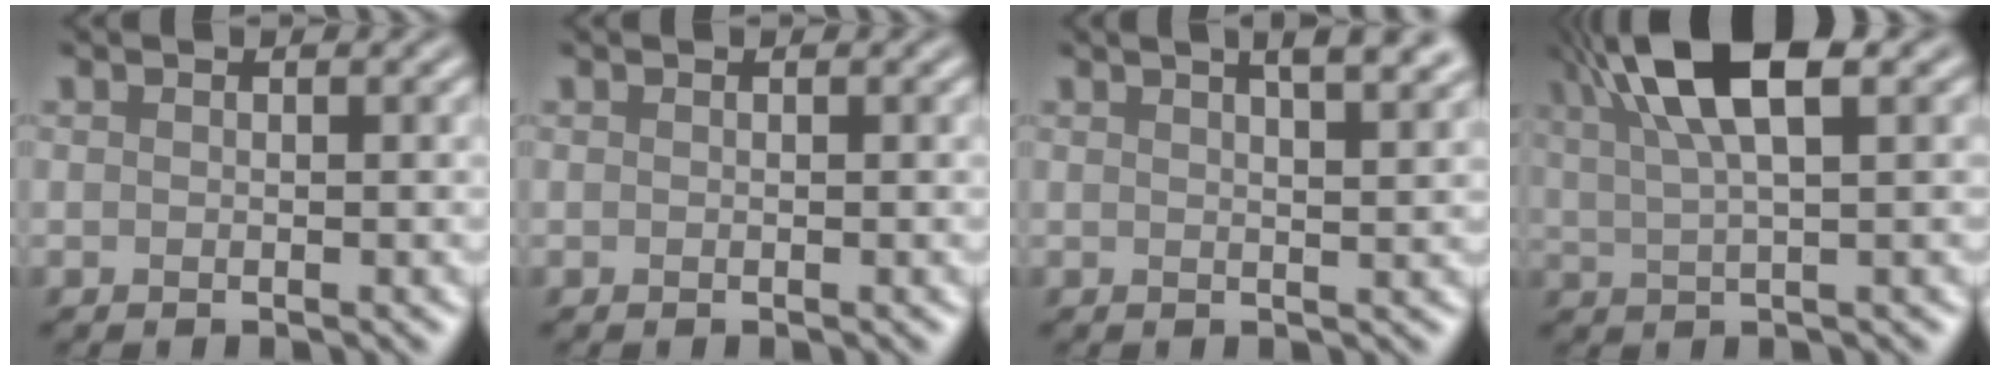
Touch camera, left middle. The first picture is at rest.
{"total": 0.0}
{"total": 6.6, "force": [3.8, 2.7, 4.6], "torque": [-0.021, 0.042, 0.023]}
{"total": 8.7, "force": [4.2, 2.7, 7.1], "torque": [-0.127, 0.022, 0.072]}